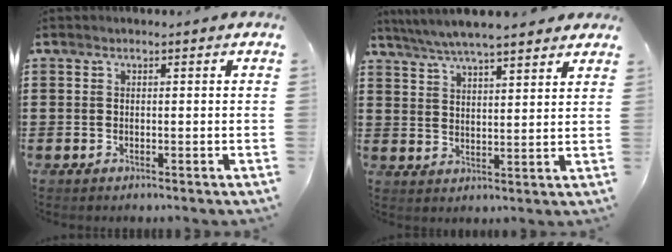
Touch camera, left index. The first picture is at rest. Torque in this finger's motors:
{"motor_torque": [2.14, 0.00, 0.78, 0.21]}